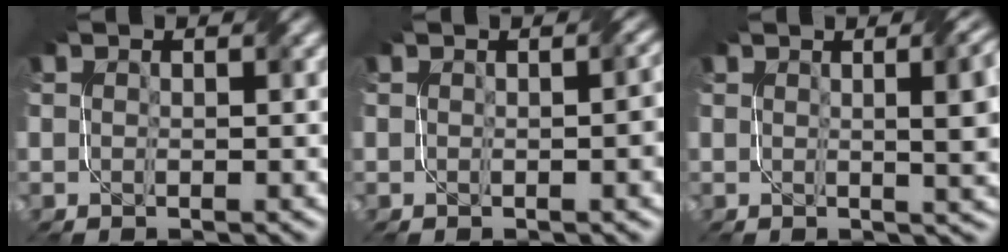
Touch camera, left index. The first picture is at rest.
{"total": 2.5, "force": [-0.1, 0.6, 2.4], "torque": [-0.023, 0.006, -0.002]}
{"total": 7.7, "force": [1.3, 2.9, 7.0], "torque": [-0.038, 0.014, 0.013]}